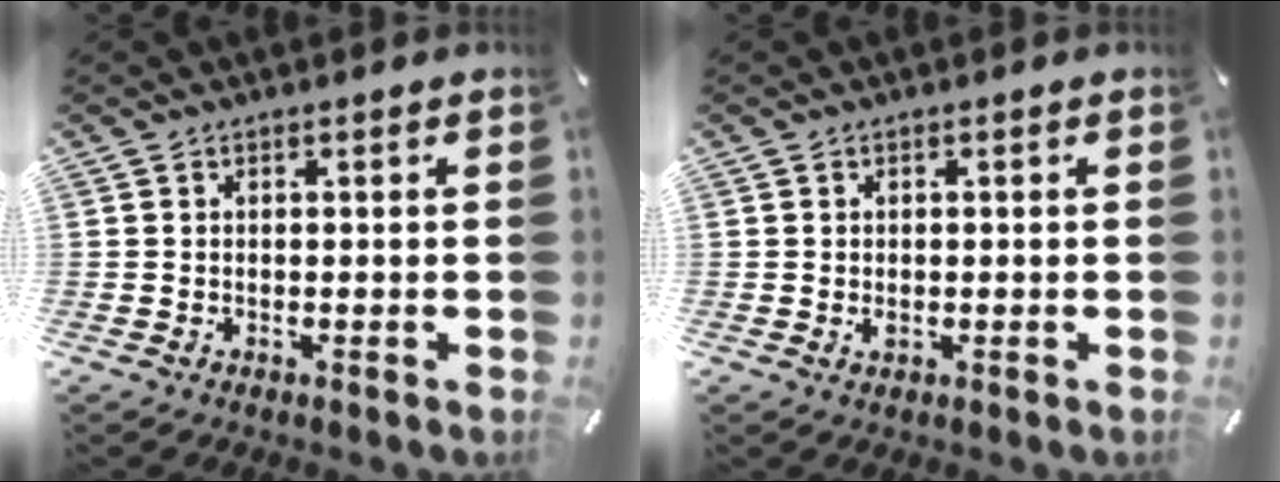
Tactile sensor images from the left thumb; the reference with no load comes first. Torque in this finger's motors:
{"motor_torque": [0.39, 0.47, 0.10, 0.02, 0.01]}